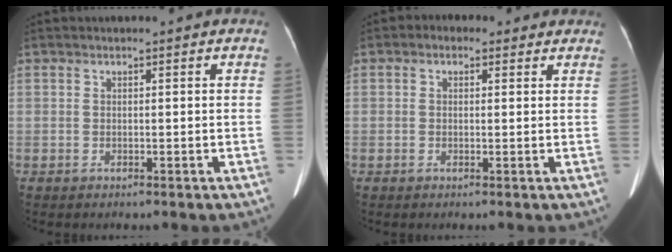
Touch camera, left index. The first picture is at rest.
{"total": 2.7, "force": [1.4, 2.0, 1.2], "torque": [-0.020, 0.020, 0.013]}